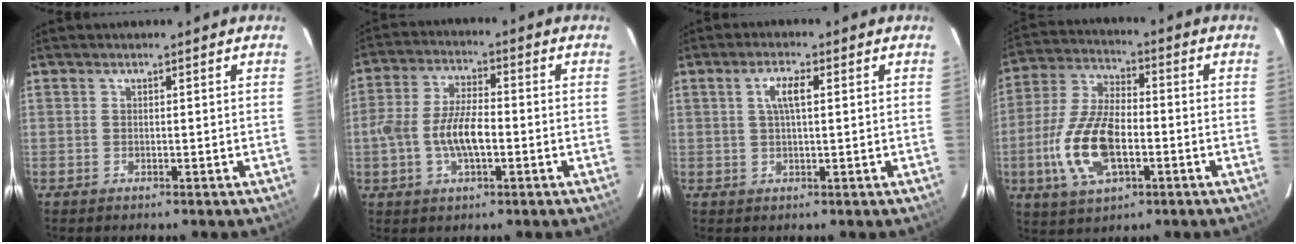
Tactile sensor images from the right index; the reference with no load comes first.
{"total": 9.1, "force": [-2.2, 3.9, 8.0], "torque": [-0.160, 0.007, -0.039]}
{"total": 3.7, "force": [0.9, 1.0, 3.4], "torque": [-0.068, 0.008, 0.018]}
{"total": 14.9, "force": [-4.1, 7.0, 12.5], "torque": [-0.271, -0.001, -0.075]}